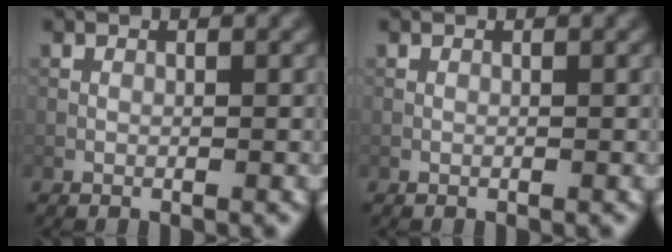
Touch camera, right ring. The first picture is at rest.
{"total": 0.0}